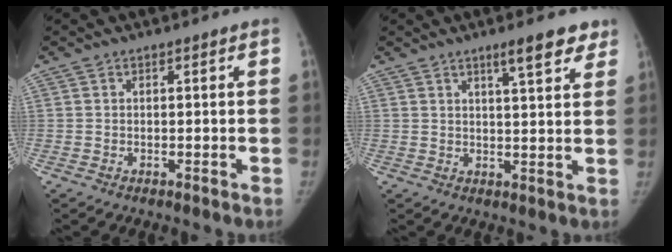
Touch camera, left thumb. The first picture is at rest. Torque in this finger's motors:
{"motor_torque": [0.67, 0.51, 0.55, -0.61, 0.10]}